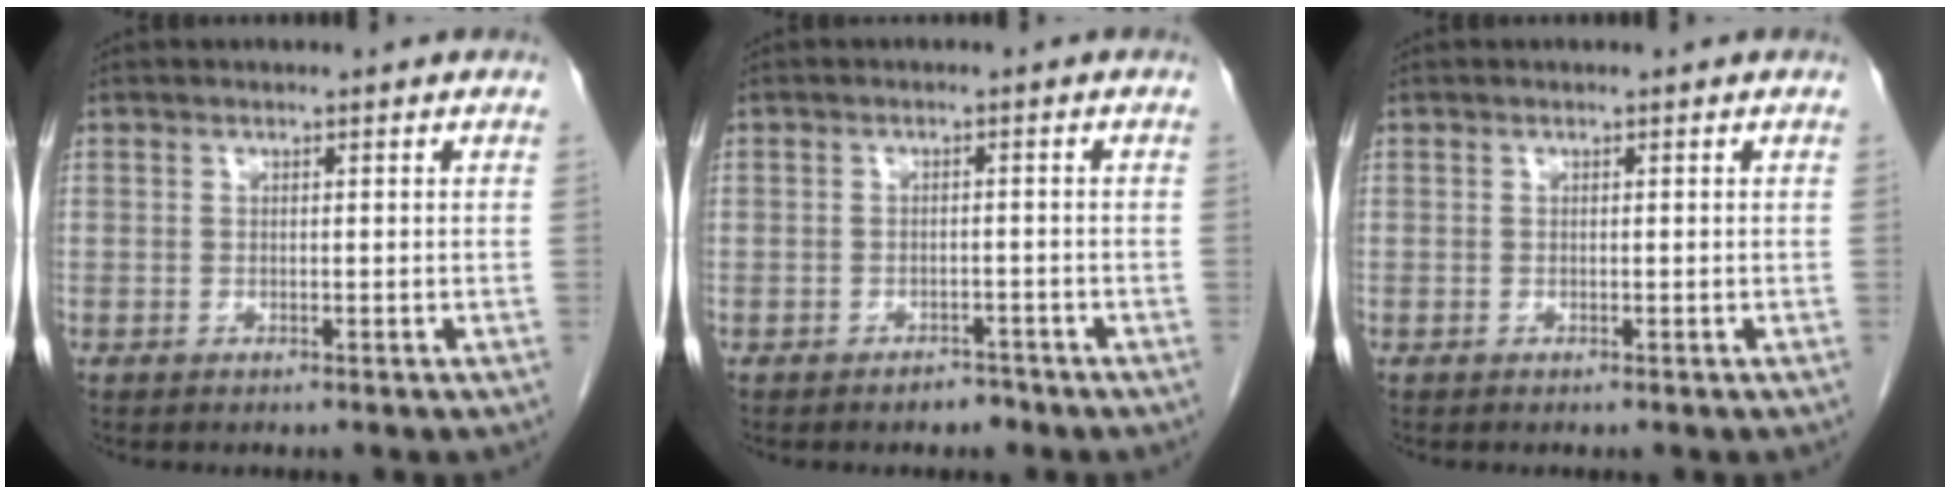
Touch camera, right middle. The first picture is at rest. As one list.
[{"total": 1.8, "force": [-1.5, 0.9, 0.5], "torque": [-0.009, 0.003, -0.019]}, {"total": 0.0}]